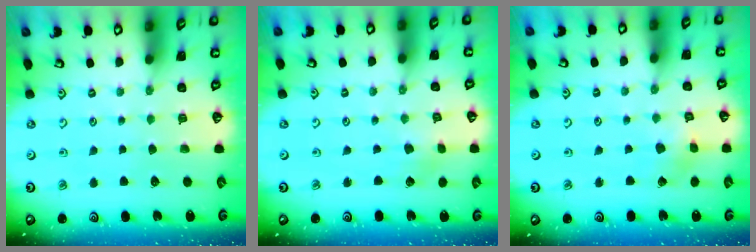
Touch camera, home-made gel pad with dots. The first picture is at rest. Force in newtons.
{"total": 1.4, "press": 1.4, "slide": 0.2}
{"total": 3.8, "press": 3.8, "slide": 0.2}